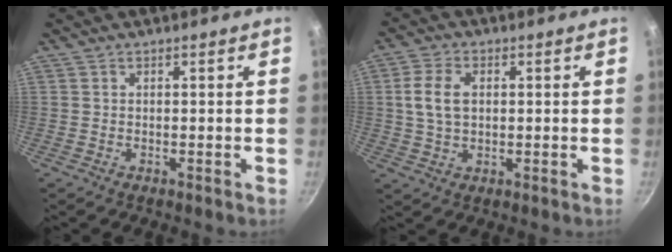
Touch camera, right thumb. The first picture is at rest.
{"total": 6.9, "force": [1.2, 4.4, 5.1], "torque": [-0.101, 0.003, 0.022]}